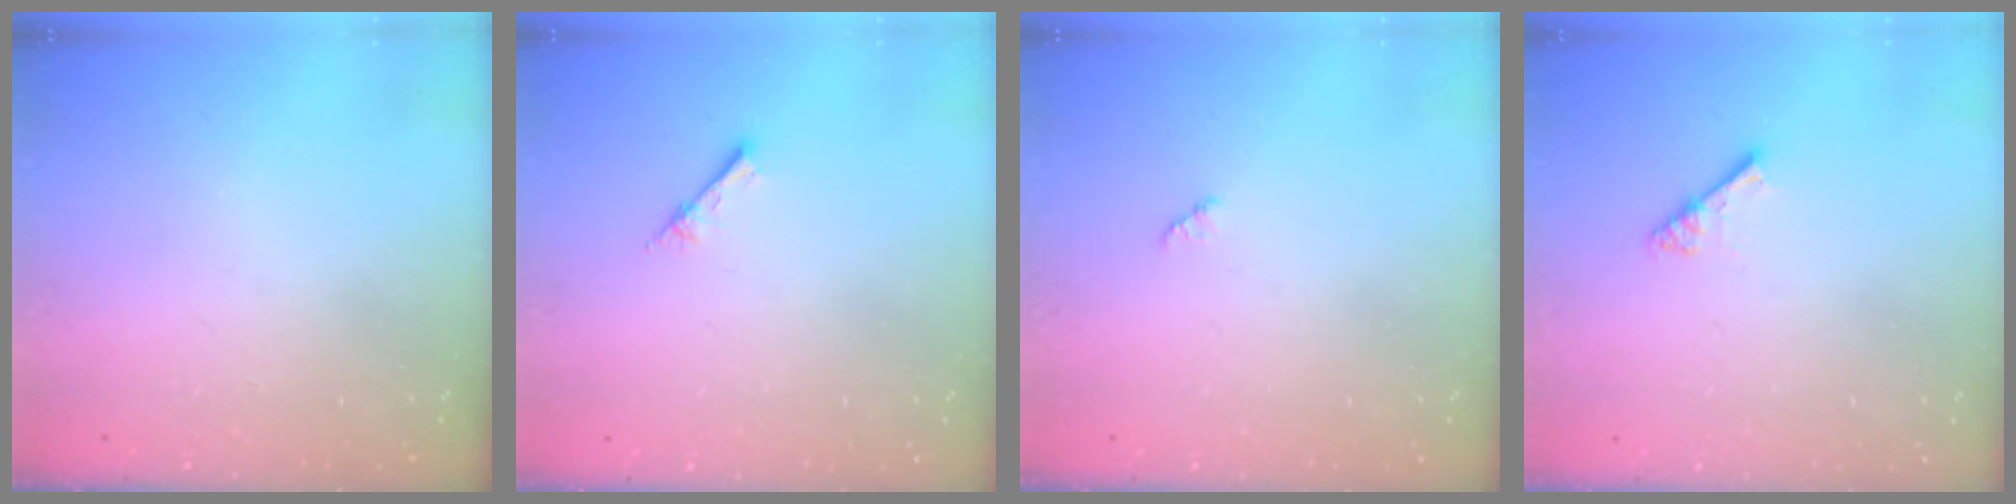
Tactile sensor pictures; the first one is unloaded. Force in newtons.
{"total": 2.4, "press": 2.4, "slide": 0.3}
{"total": 1.3, "press": 1.3, "slide": 0.2}
{"total": 3.6, "press": 3.6, "slide": 0.3}